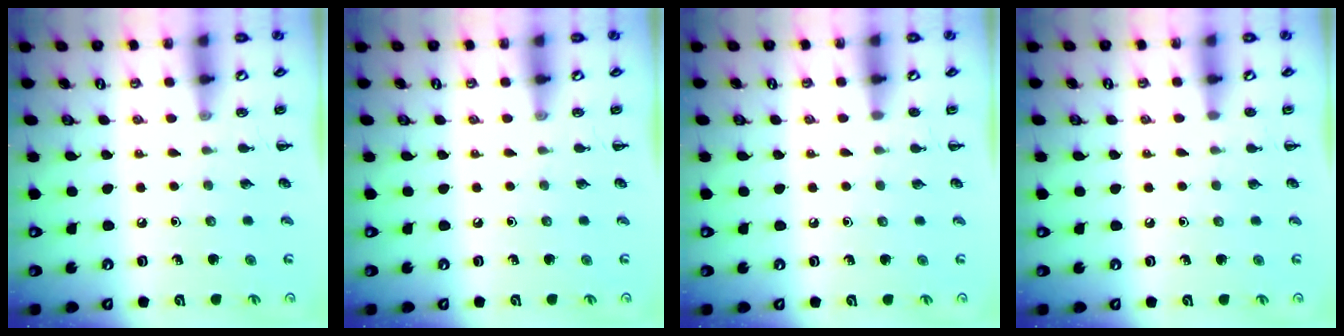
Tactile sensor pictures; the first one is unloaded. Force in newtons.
{"total": 0.0}
{"total": 1.9, "press": 1.9, "slide": 0.4}
{"total": 0.5, "press": 0.5, "slide": 0.1}